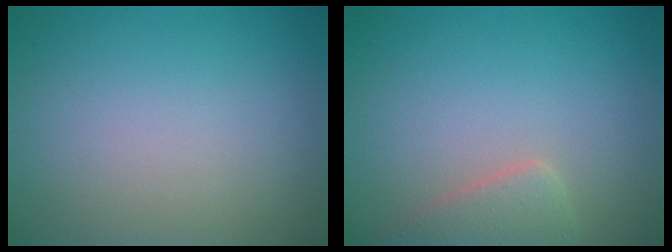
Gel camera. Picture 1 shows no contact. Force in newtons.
{"total": 2.6, "press": 2.6, "slide": 0.3}